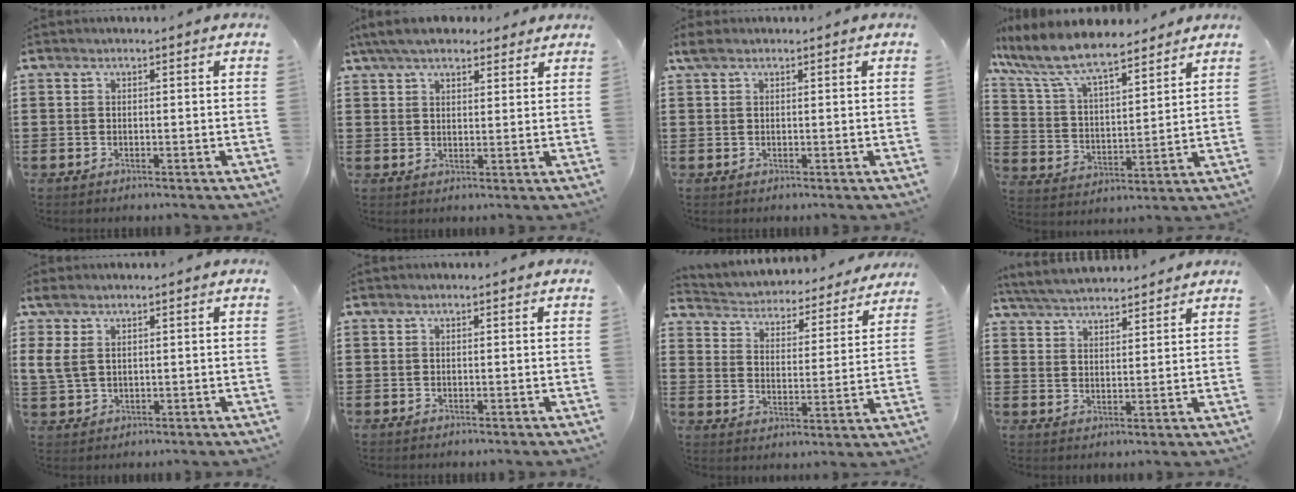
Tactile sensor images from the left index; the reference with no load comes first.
{"total": 5.6, "force": [4.7, 1.9, 2.4], "torque": [-0.062, -0.001, 0.089]}
{"total": 1.3, "force": [0.5, 0.7, 1.0], "torque": [-0.022, 0.004, 0.009]}
{"total": 9.3, "force": [8.1, 2.2, 4.0], "torque": [-0.112, -0.037, 0.141]}
{"total": 3.6, "force": [1.3, 2.2, 2.5], "torque": [-0.071, 0.003, 0.018]}
{"total": 0.0}
{"total": 3.0, "force": [3.0, 0.4, -0.1], "torque": [-0.021, -0.032, 0.041]}
{"total": 4.6, "force": [4.6, 0.3, 0.8], "torque": [-0.033, -0.018, 0.083]}